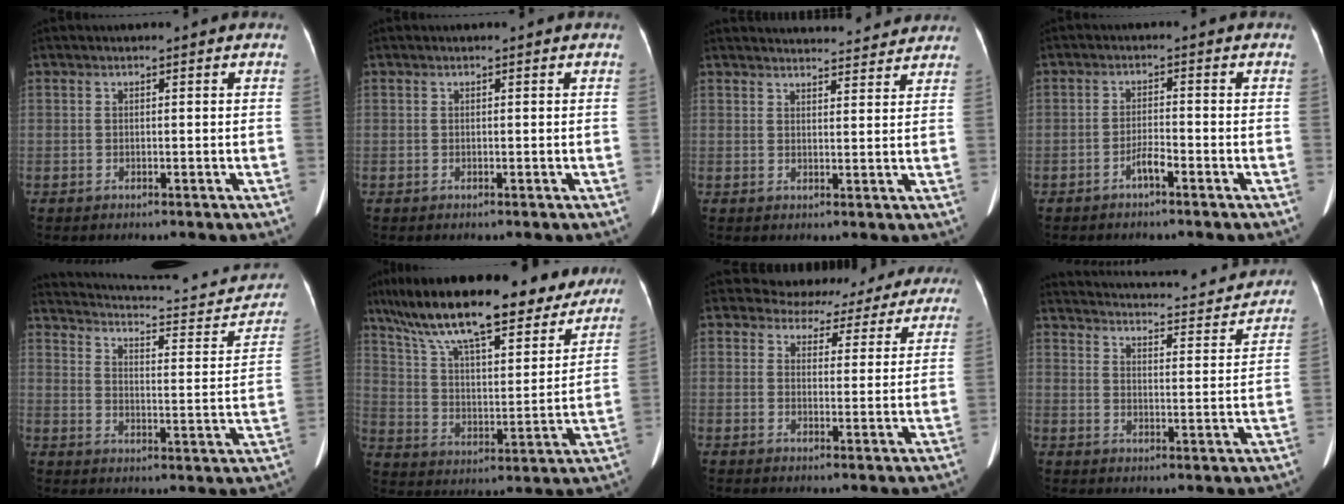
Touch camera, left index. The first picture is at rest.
{"total": 0.0}
{"total": 13.0, "force": [12.5, 2.1, 2.6], "torque": [-0.013, 0.006, 0.143]}
{"total": 2.4, "force": [-1.9, -0.1, 1.3], "torque": [-0.024, -0.007, -0.034]}
{"total": 21.0, "force": [19.3, 3.8, 7.2], "torque": [-0.095, -0.042, 0.245]}
{"total": 25.4, "force": [20.2, 6.7, 13.9], "torque": [-0.228, 0.016, 0.305]}
{"total": 12.0, "force": [10.9, 5.0, 0.1], "torque": [0.032, -0.012, 0.106]}
{"total": 22.6, "force": [20.5, 4.7, 8.2], "torque": [-0.125, -0.021, 0.254]}